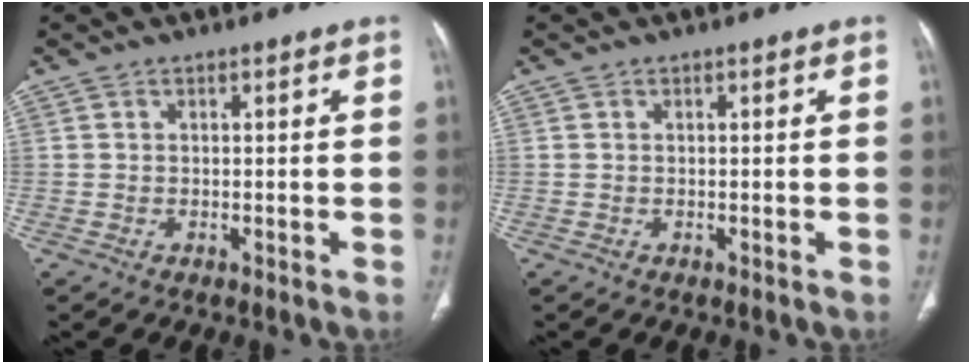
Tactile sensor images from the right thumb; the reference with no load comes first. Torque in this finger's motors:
{"motor_torque": [0.13, 0.12, 0.02, 0.02, 0.01]}